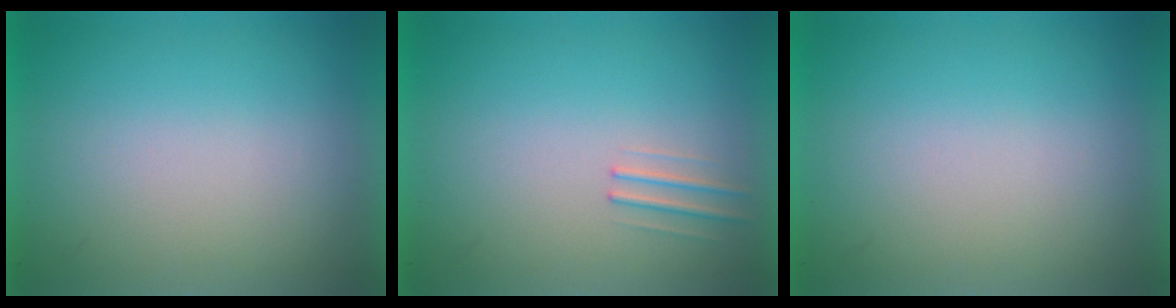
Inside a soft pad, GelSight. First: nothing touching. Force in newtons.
{"total": 1.0}
{"total": 0.0}